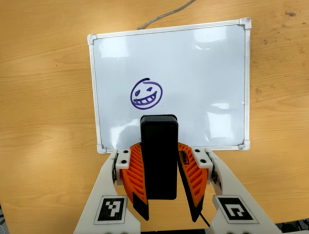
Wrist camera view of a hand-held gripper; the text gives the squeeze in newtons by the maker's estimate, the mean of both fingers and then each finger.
{"total": 9.5, "left": 7.8, "right": 11.1}